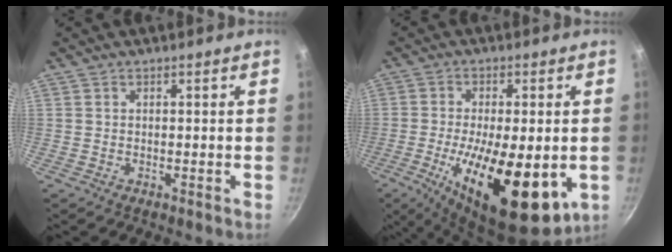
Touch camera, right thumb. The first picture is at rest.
{"total": 21.8, "force": [-5.9, 8.5, 19.2], "torque": [-0.289, -0.025, -0.068]}